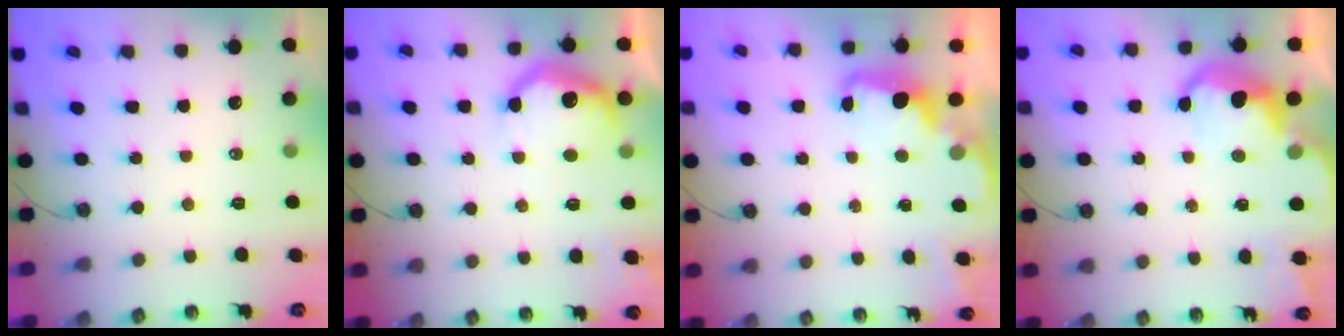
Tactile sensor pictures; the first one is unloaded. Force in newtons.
{"total": 11.8, "press": 11.8, "slide": 0.8}
{"total": 2.6, "press": 2.6, "slide": 0.6}
{"total": 5.9, "press": 5.9, "slide": 0.7}